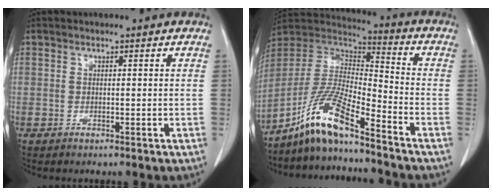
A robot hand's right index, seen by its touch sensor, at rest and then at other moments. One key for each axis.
{"total": 12.3, "fx": -9.2, "fy": 1.0, "fz": 8.2, "tx": -0.174, "ty": 0.005, "tz": -0.175}